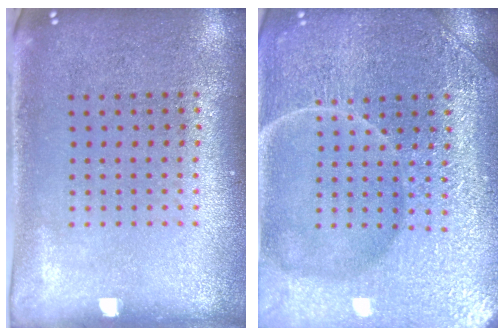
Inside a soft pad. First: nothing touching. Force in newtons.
{"total": 6.9, "press": 6.9, "slide": 0.7}